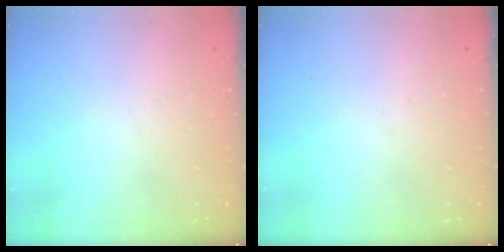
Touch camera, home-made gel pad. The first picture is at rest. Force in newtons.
{"total": 0.0}